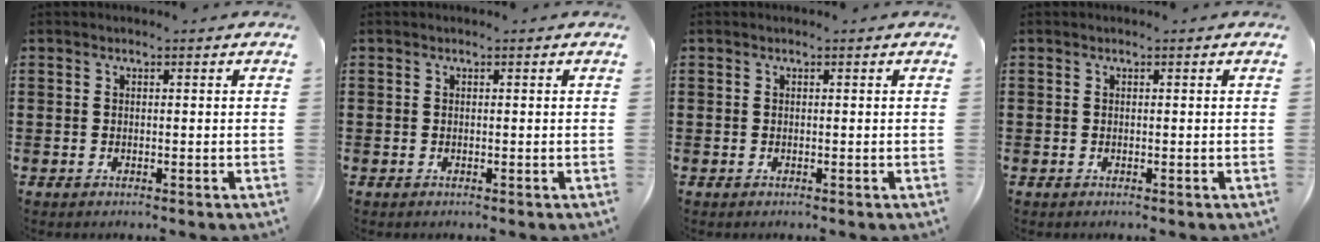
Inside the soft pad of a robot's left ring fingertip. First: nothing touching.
{"total": 0.0}
{"total": 0.0}
{"total": 0.0}